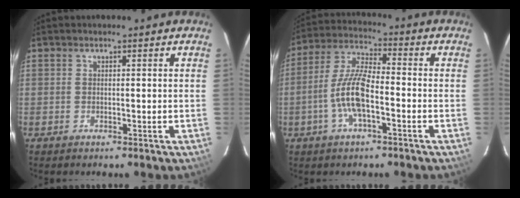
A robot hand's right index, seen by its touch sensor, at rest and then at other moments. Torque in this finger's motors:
{"motor_torque": [1.56, -0.52, 0.53, 0.10]}